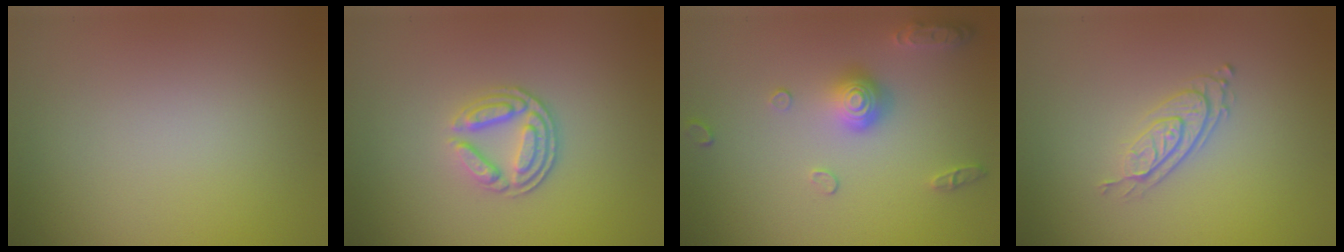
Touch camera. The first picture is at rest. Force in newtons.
{"total": 3.4, "press": 2.7, "slide": 2.1}
{"total": 3.1, "press": 2.7, "slide": 1.6}
{"total": 2.7, "press": 2.0, "slide": 1.9}